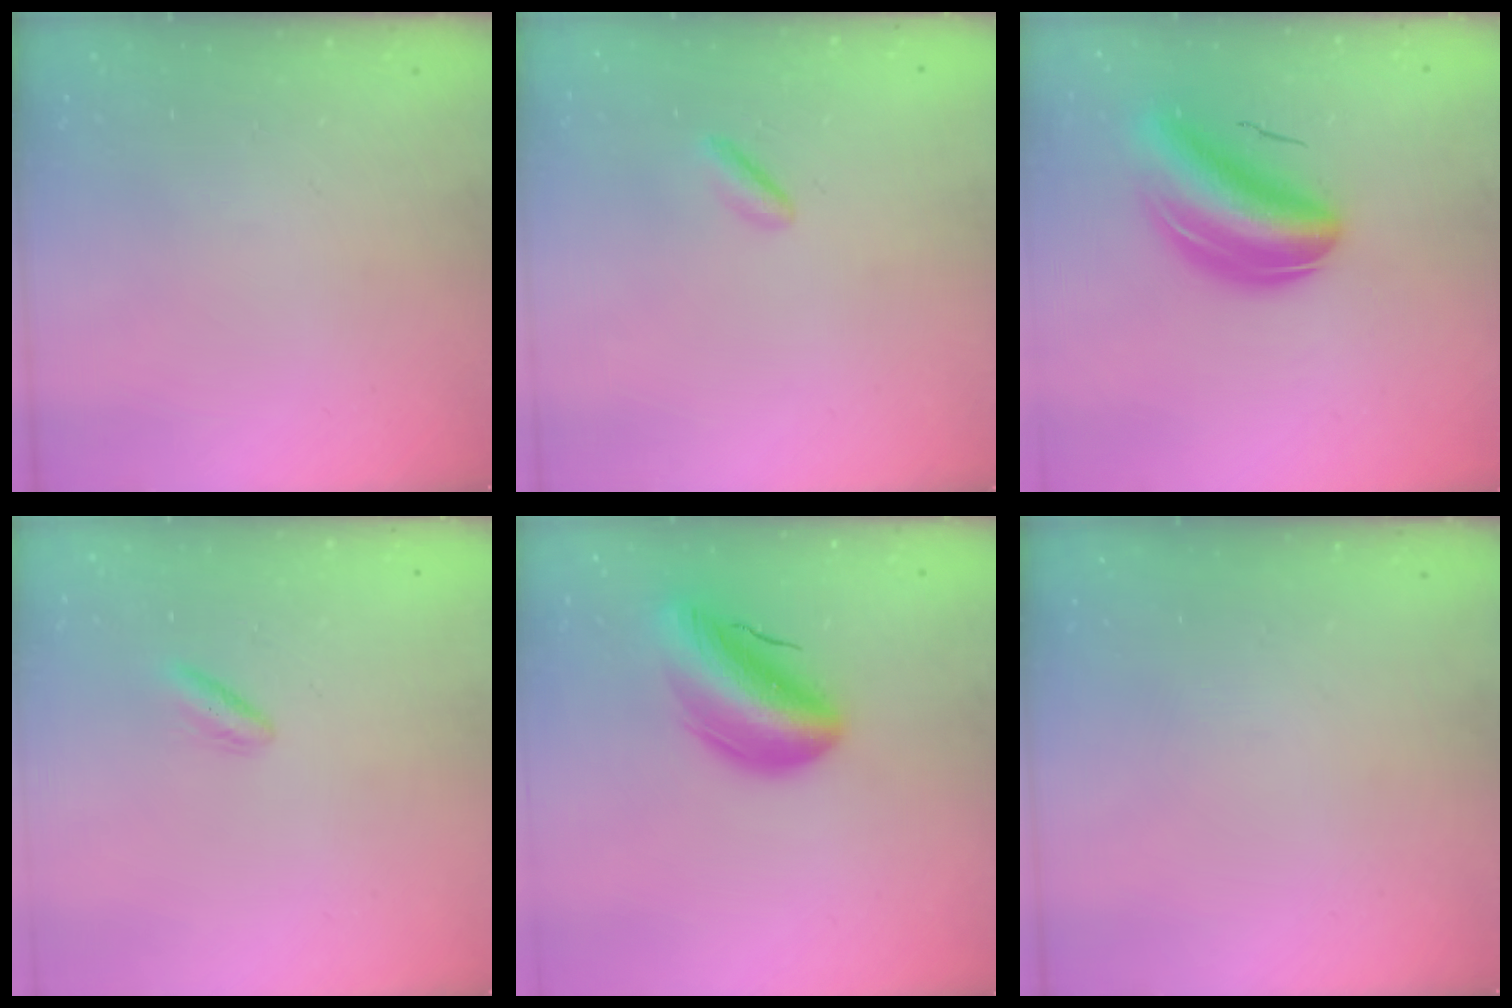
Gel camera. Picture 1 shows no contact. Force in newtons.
{"total": 1.8, "press": 1.7, "slide": 0.7}
{"total": 11.2, "press": 10.6, "slide": 3.4}
{"total": 2.7, "press": 2.5, "slide": 1.2}
{"total": 12.0, "press": 11.6, "slide": 3.1}
{"total": 0.0}